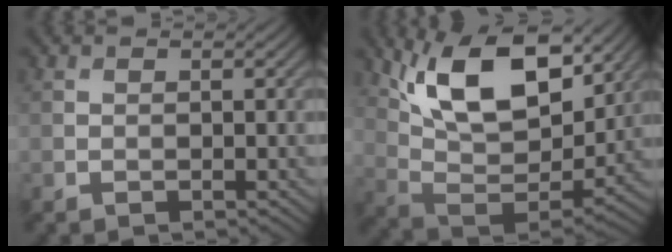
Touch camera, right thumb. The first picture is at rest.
{"total": 15.3, "force": [8.0, 7.3, 10.9], "torque": [-0.198, -0.004, 0.133]}